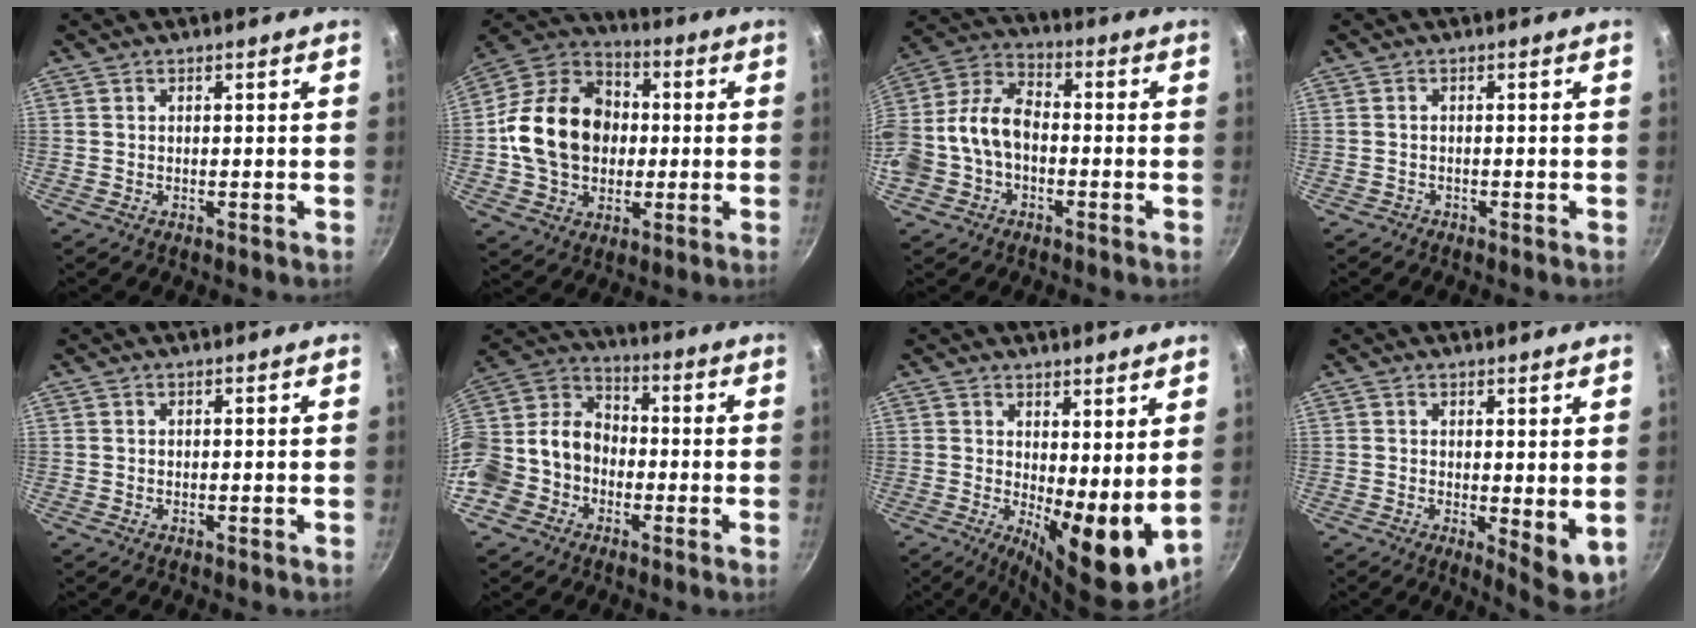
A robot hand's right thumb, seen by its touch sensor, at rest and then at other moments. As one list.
[{"total": 19.2, "force": [0.1, 15.2, 11.8], "torque": [-0.178, 0.031, -0.005]}, {"total": 13.7, "force": [-2.5, 9.5, 9.6], "torque": [-0.176, 0.052, -0.059]}, {"total": 0.8, "force": [-0.6, 0.5, 0.0], "torque": [-0.003, 0.012, -0.010]}, {"total": 0.0}, {"total": 17.6, "force": [-5.3, 14.5, 8.5], "torque": [-0.165, 0.075, -0.112]}, {"total": 12.1, "force": [2.1, 4.7, 11.0], "torque": [-0.132, -0.031, 0.038]}, {"total": 6.6, "force": [0.7, 2.7, 6.0], "torque": [-0.072, -0.014, 0.016]}]